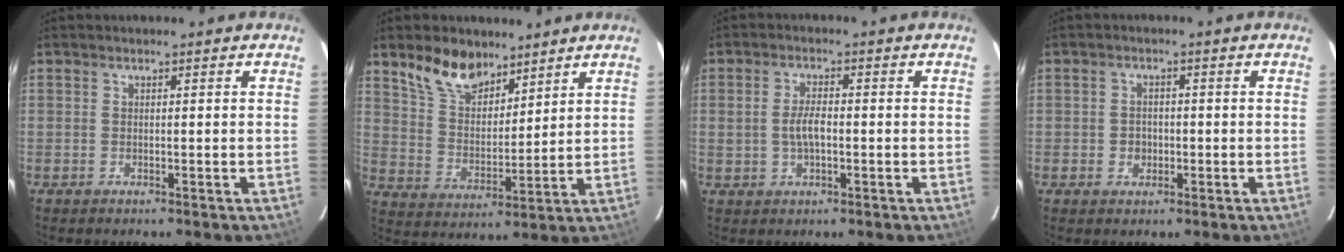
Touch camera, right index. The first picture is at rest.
{"total": 10.7, "force": [8.0, 5.3, 4.8], "torque": [-0.091, 0.015, 0.156]}
{"total": 3.9, "force": [-0.5, 1.9, 3.4], "torque": [-0.067, 0.003, -0.004]}
{"total": 2.7, "force": [-0.7, 2.4, 1.0], "torque": [-0.018, 0.004, -0.007]}